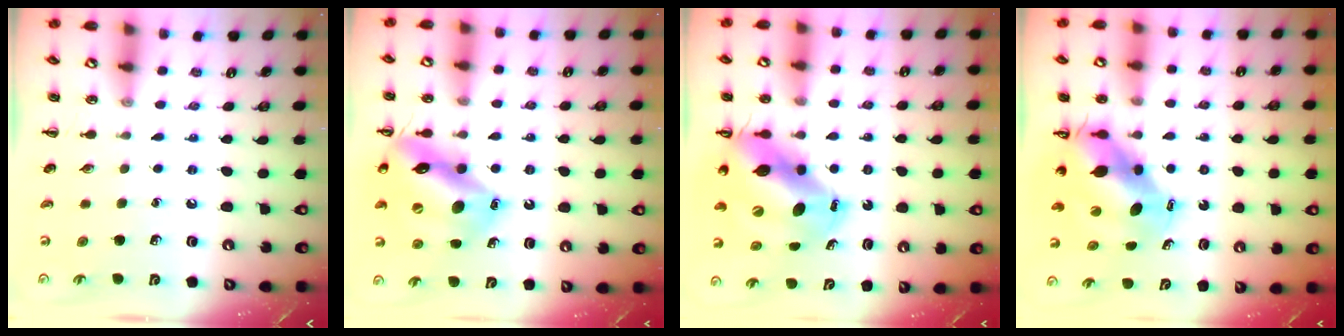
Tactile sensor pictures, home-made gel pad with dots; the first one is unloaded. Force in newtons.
{"total": 16.9, "press": 16.7, "slide": 3.0}
{"total": 12.9, "press": 12.3, "slide": 3.9}
{"total": 10.1, "press": 9.7, "slide": 2.8}